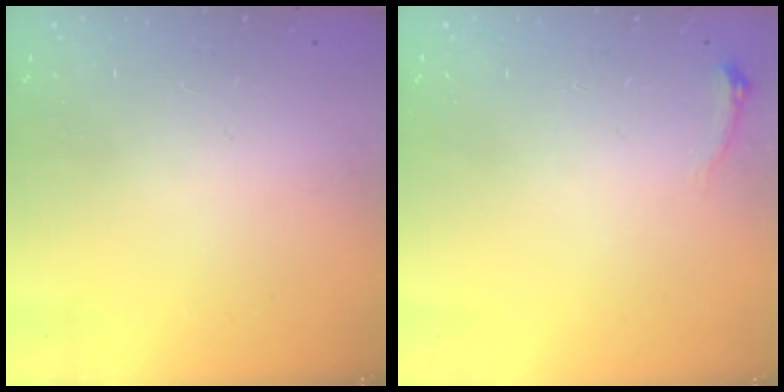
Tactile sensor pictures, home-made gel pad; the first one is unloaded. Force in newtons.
{"total": 4.5, "press": 4.3, "slide": 1.1}